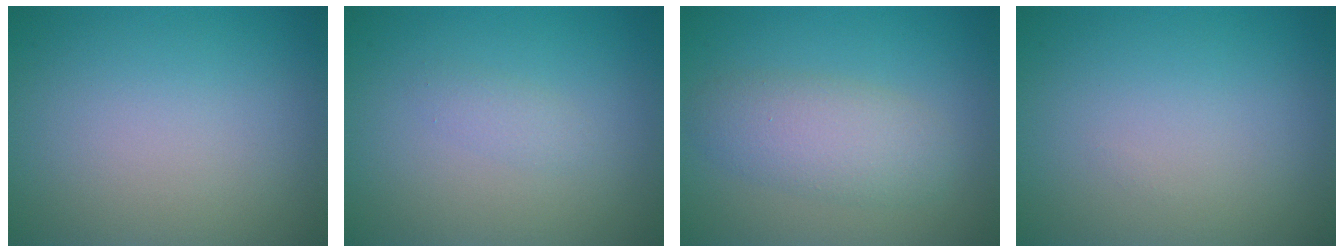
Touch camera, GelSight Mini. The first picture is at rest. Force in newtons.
{"total": 1.0, "press": 1.0, "slide": 0.1}
{"total": 4.0, "press": 4.0, "slide": 0.3}
{"total": 0.0}